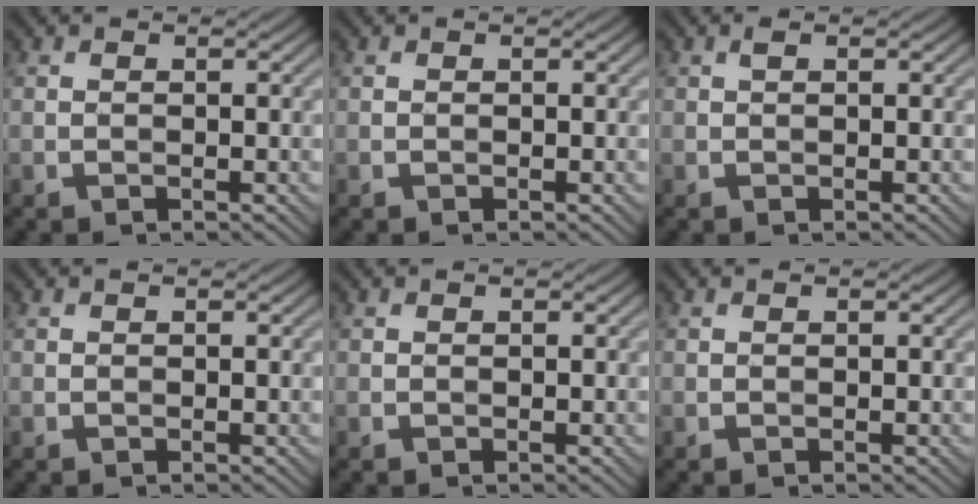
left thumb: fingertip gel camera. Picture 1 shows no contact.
{"total": 0.0}
{"total": 0.5, "force": [0.2, 0.1, 0.4], "torque": [-0.011, 0.003, 0.004]}
{"total": 0.0}
{"total": 0.0}
{"total": 0.0}